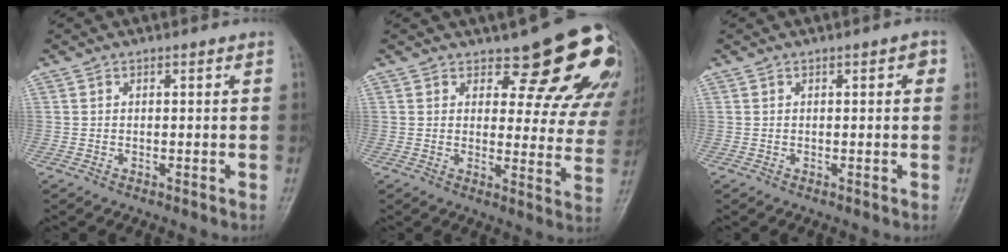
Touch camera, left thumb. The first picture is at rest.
{"total": 15.8, "force": [12.1, 6.1, 8.1], "torque": [-0.043, -0.086, 0.125]}
{"total": 1.6, "force": [0.5, 0.7, 1.4], "torque": [-0.014, 0.003, 0.003]}